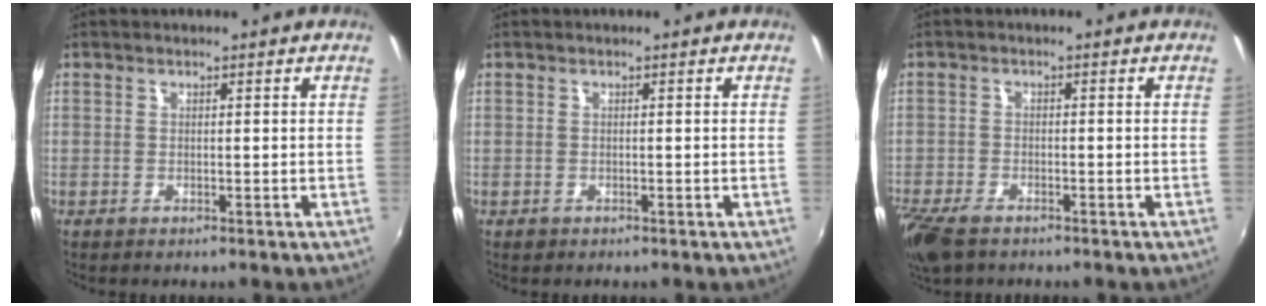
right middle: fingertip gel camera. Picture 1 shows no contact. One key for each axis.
{"total": 0.8, "fx": -0.5, "fy": 0.6, "fz": 0.2, "tx": -0.004, "ty": -0.003, "tz": -0.007}
{"total": 8.1, "fx": -5.9, "fy": 3.4, "fz": 4.4, "tx": -0.120, "ty": -0.033, "tz": -0.115}